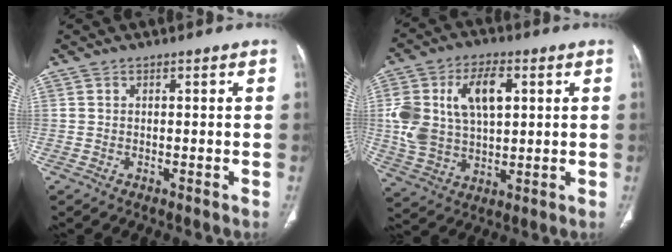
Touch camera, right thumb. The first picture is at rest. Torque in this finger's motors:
{"motor_torque": [0.94, 3.37, 1.07, 1.11, 0.21]}